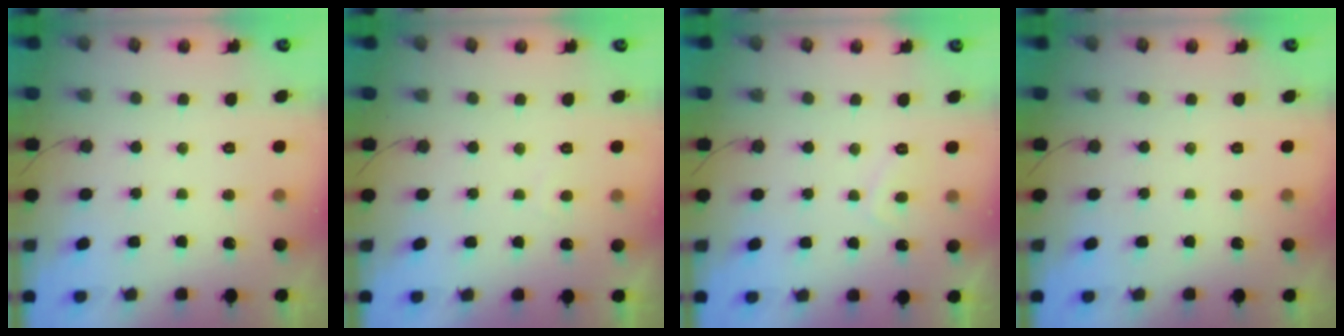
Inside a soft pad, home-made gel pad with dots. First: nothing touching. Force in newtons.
{"total": 0.9, "press": 0.8, "slide": 0.4}
{"total": 2.7, "press": 2.5, "slide": 0.9}
{"total": 0.0}